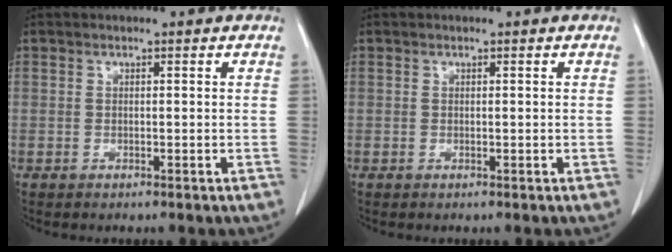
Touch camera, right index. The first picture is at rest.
{"total": 0.0}